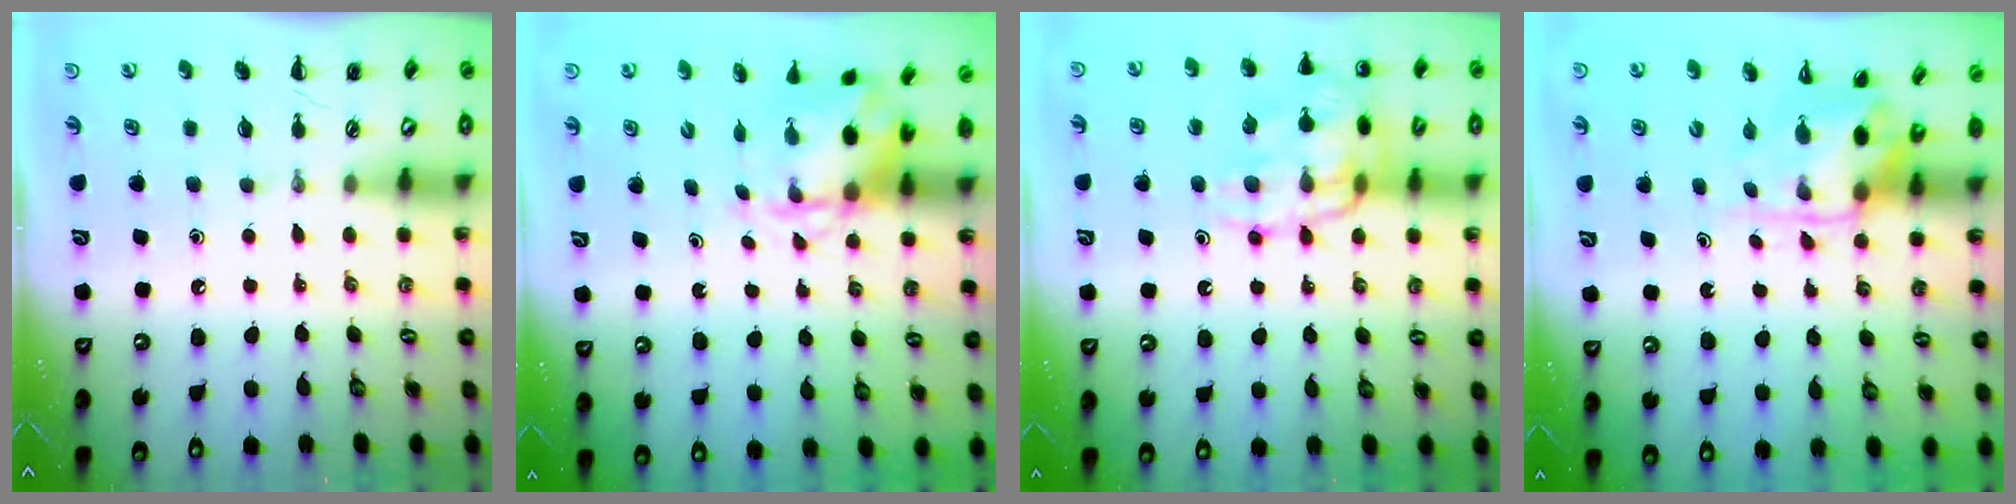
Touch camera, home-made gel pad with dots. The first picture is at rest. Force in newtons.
{"total": 4.8, "press": 4.8, "slide": 0.4}
{"total": 17.3, "press": 17.1, "slide": 2.4}
{"total": 3.6, "press": 3.5, "slide": 0.8}